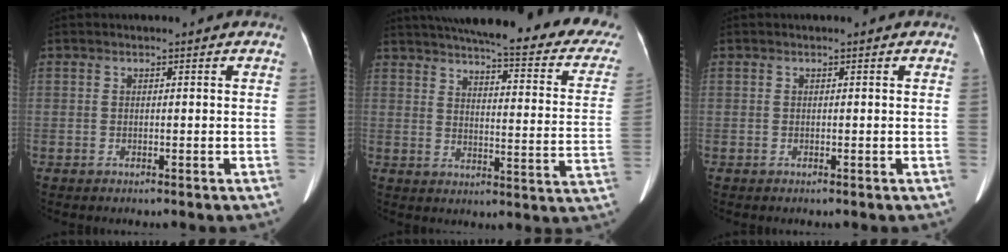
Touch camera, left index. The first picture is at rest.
{"total": 31.2, "force": [26.3, 4.9, 16.2], "torque": [-0.216, -0.046, 0.309]}
{"total": 0.0}